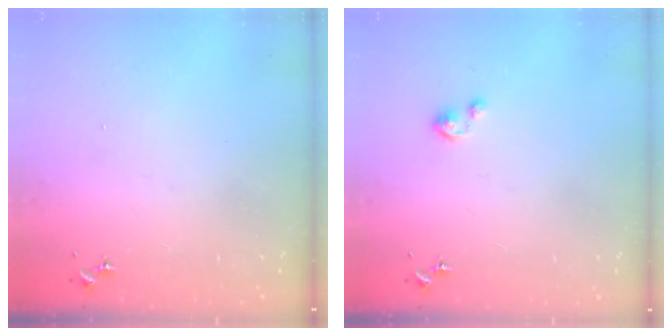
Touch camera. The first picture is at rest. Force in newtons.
{"total": 2.4, "press": 2.4, "slide": 0.2}